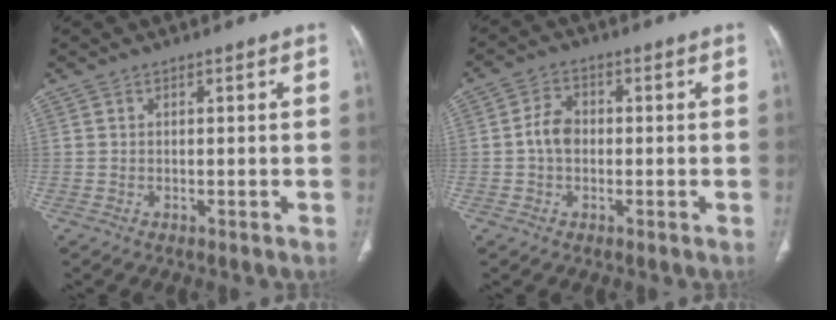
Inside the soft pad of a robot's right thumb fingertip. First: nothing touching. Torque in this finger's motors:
{"motor_torque": [0.39, 0.58, 0.52, -0.06, 0.01]}